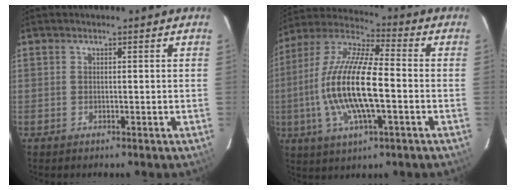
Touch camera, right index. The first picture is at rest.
{"total": 18.0, "force": [-2.8, 4.9, 17.1], "torque": [-0.340, -0.002, -0.061]}